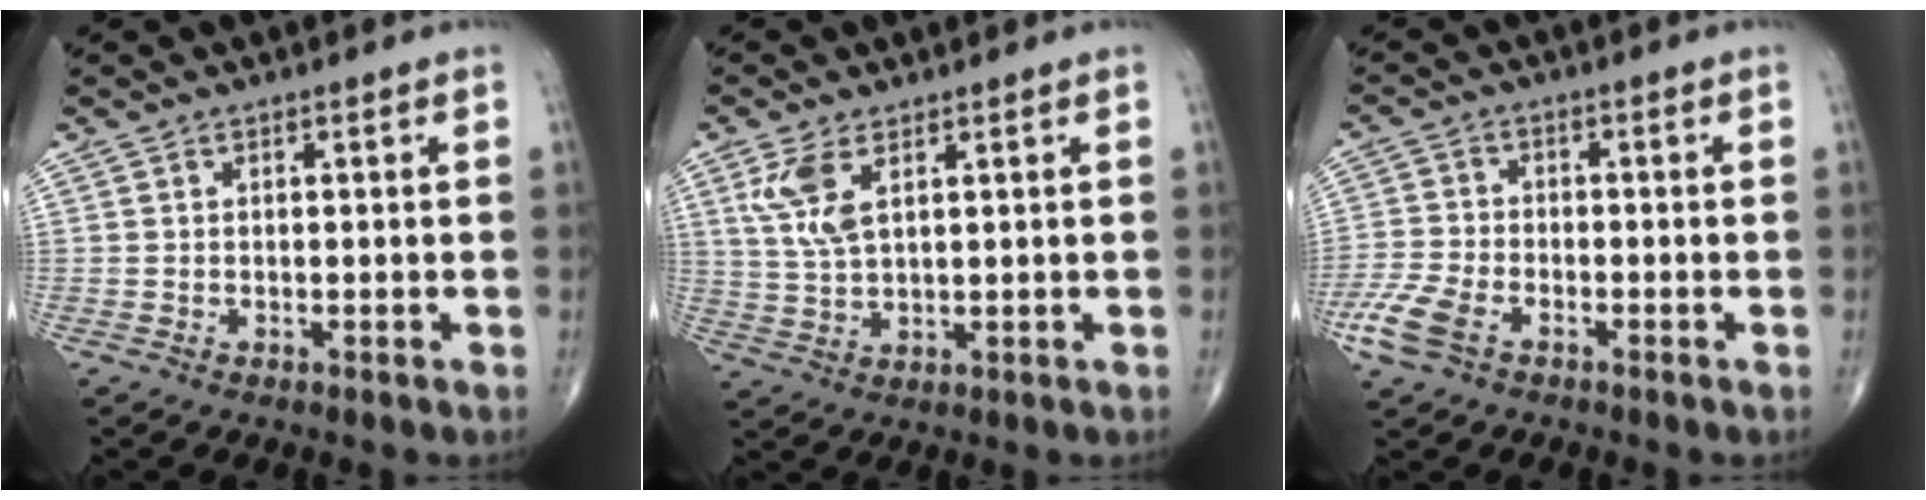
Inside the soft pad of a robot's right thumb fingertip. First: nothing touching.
{"total": 6.5, "force": [2.8, 2.7, 5.1], "torque": [-0.116, -0.005, 0.066]}
{"total": 7.2, "force": [-3.9, 3.9, 4.7], "torque": [-0.117, 0.007, -0.080]}